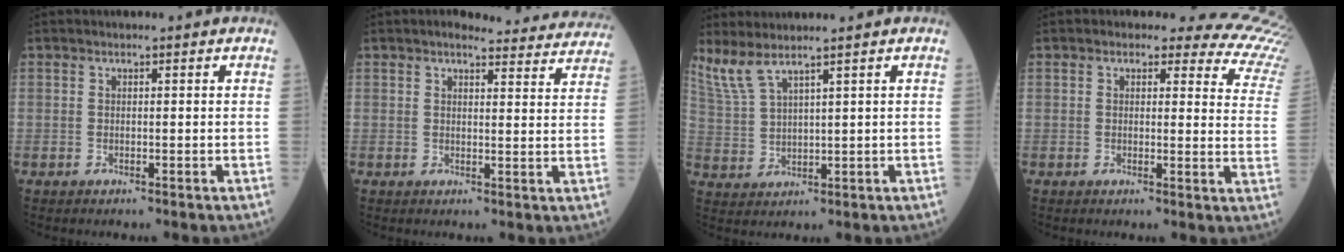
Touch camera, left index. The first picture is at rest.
{"total": 15.0, "force": [14.3, 2.6, 3.8], "torque": [-0.016, -0.010, 0.140]}
{"total": 4.7, "force": [4.0, -0.1, 2.5], "torque": [-0.072, 0.003, 0.097]}
{"total": 13.5, "force": [12.6, 3.6, 3.2], "torque": [0.003, -0.048, 0.095]}